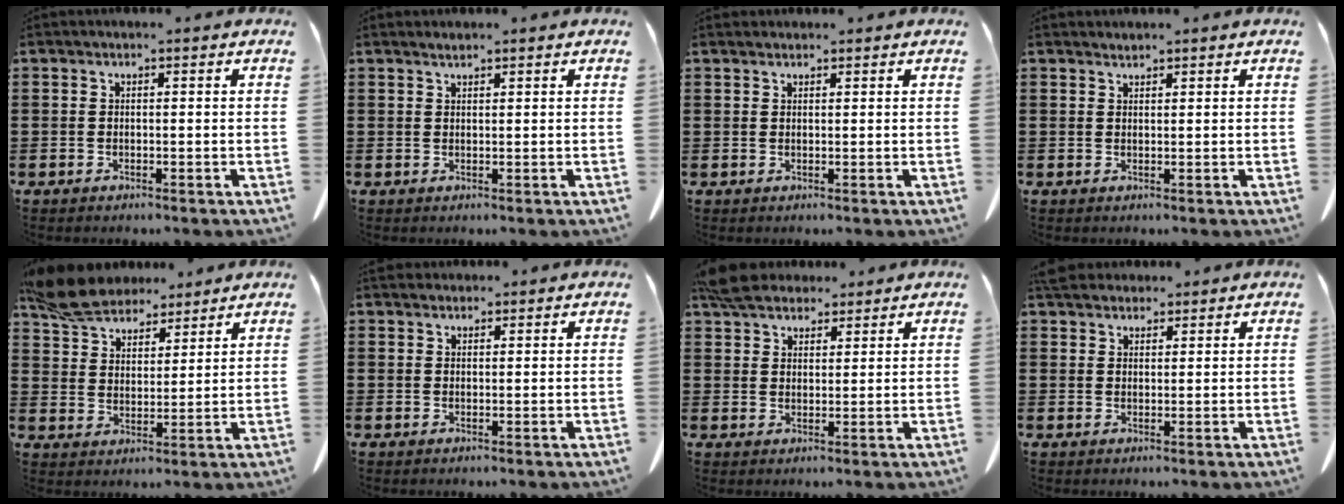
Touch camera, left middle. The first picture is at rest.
{"total": 1.2, "force": [1.0, 0.1, 0.5], "torque": [-0.011, -0.002, 0.021]}
{"total": 1.0, "force": [1.0, 0.2, 0.1], "torque": [-0.005, -0.003, 0.022]}
{"total": 1.1, "force": [1.1, 0.1, 0.1], "torque": [-0.006, -0.003, 0.023]}
{"total": 8.8, "force": [7.8, 2.8, 2.7], "torque": [-0.087, -0.021, 0.151]}
{"total": 1.8, "force": [1.7, 0.6, 0.2], "torque": [-0.009, 0.000, 0.036]}
{"total": 5.8, "force": [5.2, 2.1, 1.6], "torque": [-0.041, -0.008, 0.100]}
{"total": 3.7, "force": [3.4, 1.1, 0.6], "torque": [-0.013, -0.007, 0.067]}